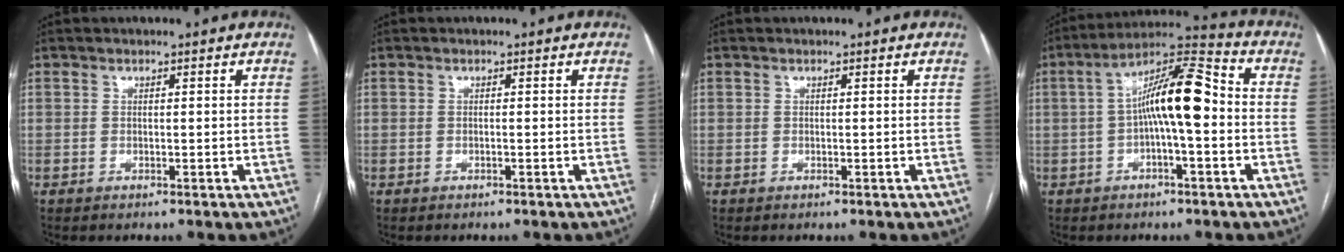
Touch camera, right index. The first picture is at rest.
{"total": 0.0}
{"total": 0.0}
{"total": 11.4, "force": [-0.4, 2.1, 11.2], "torque": [-0.193, 0.035, -0.010]}